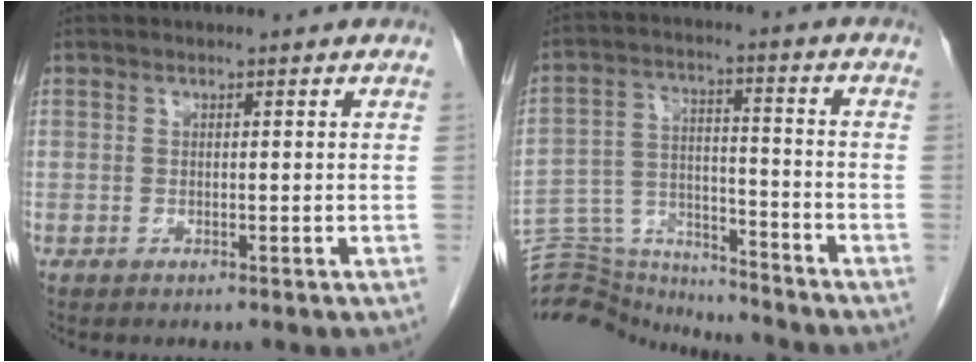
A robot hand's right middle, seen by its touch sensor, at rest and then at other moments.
{"total": 15.2, "force": [-14.9, 2.2, 2.0], "torque": [-0.044, 0.035, -0.241]}